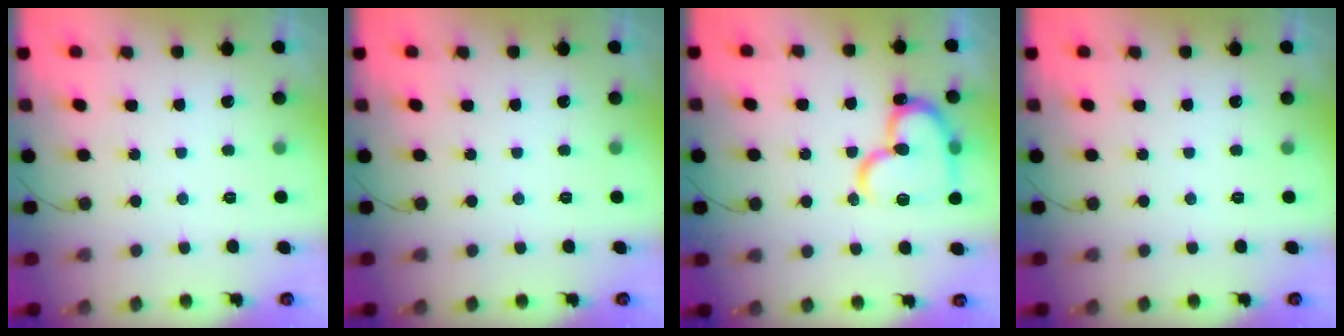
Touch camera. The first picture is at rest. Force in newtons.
{"total": 0.0}
{"total": 19.1, "press": 19.0, "slide": 1.8}
{"total": 0.0}